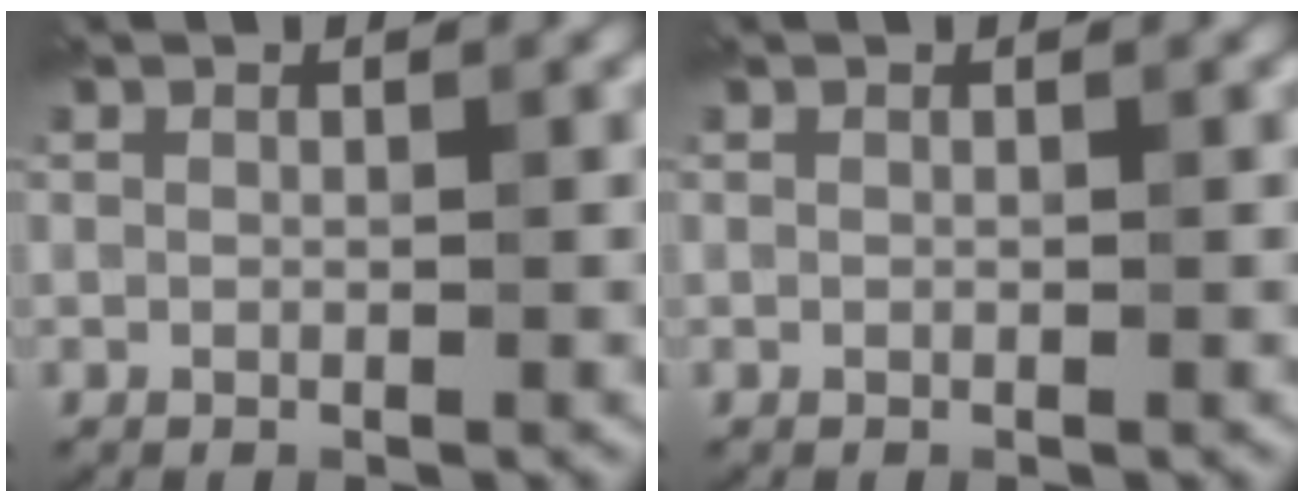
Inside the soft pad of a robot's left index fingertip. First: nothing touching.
{"total": 0.0}